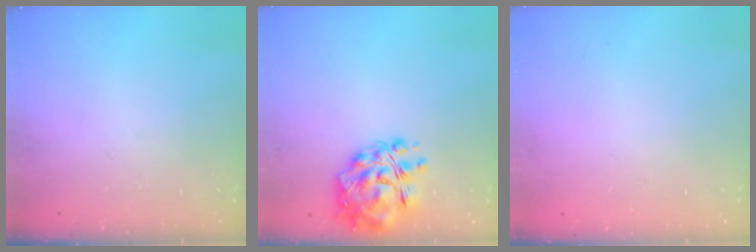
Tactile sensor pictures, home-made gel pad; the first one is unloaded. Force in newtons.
{"total": 12.0, "press": 11.3, "slide": 4.0}
{"total": 1.9, "press": 1.9, "slide": 0.2}